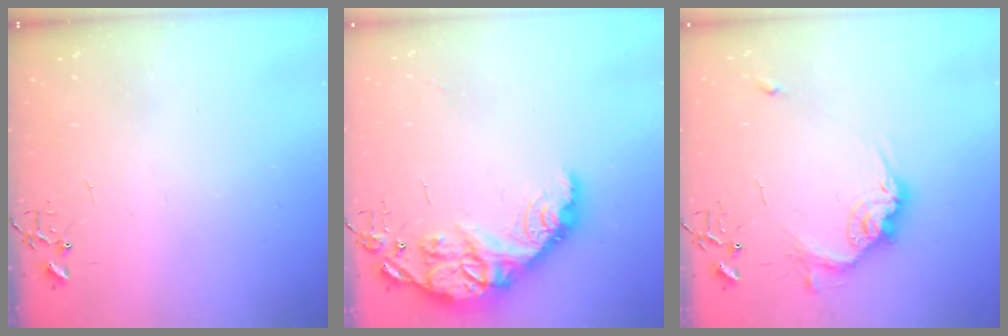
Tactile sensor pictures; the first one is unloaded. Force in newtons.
{"total": 19.4, "press": 19.3, "slide": 1.6}
{"total": 14.6, "press": 14.6, "slide": 0.9}